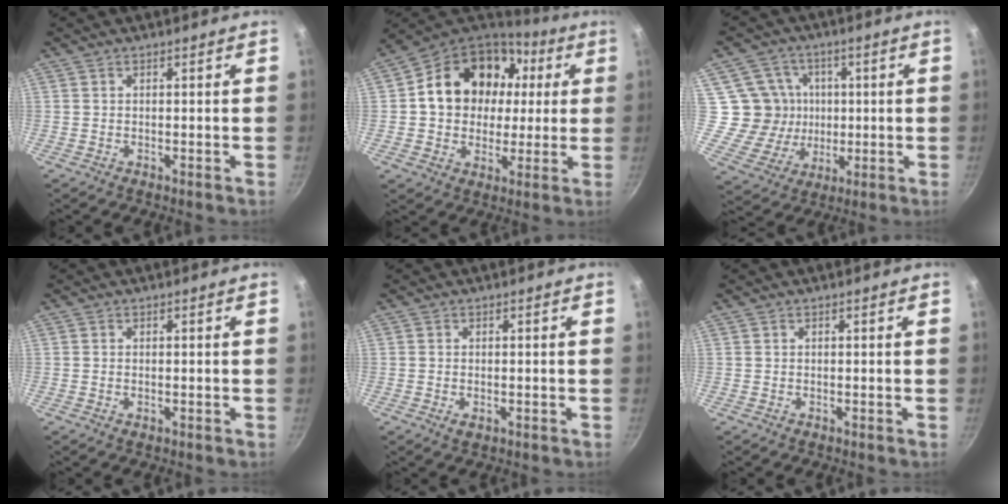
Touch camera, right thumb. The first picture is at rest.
{"total": 21.1, "force": [4.3, 16.6, 12.3], "torque": [-0.188, 0.031, 0.069]}
{"total": 11.3, "force": [1.2, 10.7, 3.5], "torque": [-0.033, 0.000, 0.024]}
{"total": 0.7, "force": [-0.1, 0.4, 0.5], "torque": [-0.008, 0.000, -0.003]}
{"total": 1.8, "force": [-0.5, 1.1, 1.3], "torque": [-0.022, -0.003, -0.007]}
{"total": 0.0}